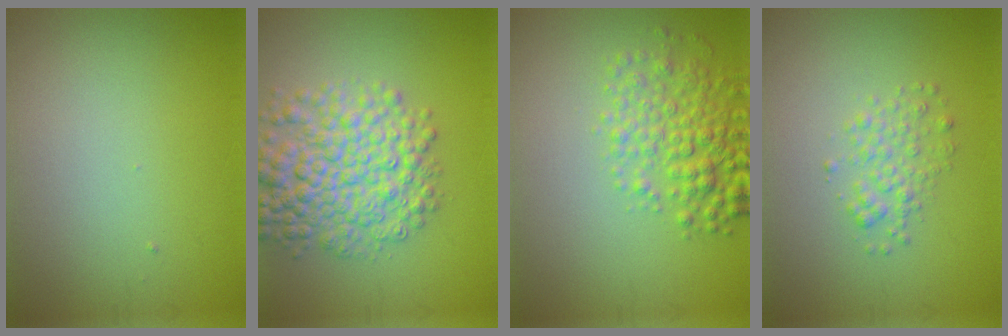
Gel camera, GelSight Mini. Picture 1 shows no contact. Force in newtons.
{"total": 7.4, "press": 7.4, "slide": 0.1}
{"total": 4.5, "press": 4.5, "slide": 0.1}
{"total": 2.0, "press": 2.0, "slide": 0.1}